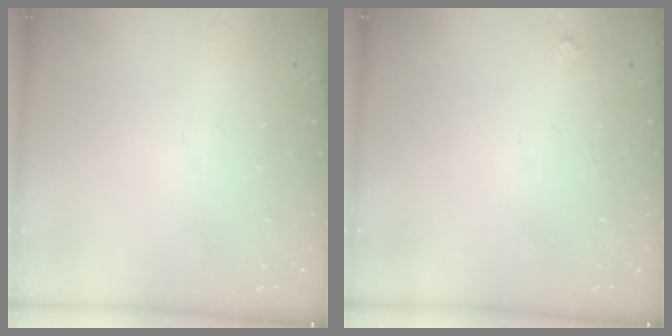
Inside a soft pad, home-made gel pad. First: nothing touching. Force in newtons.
{"total": 2.3, "press": 2.3, "slide": 0.2}